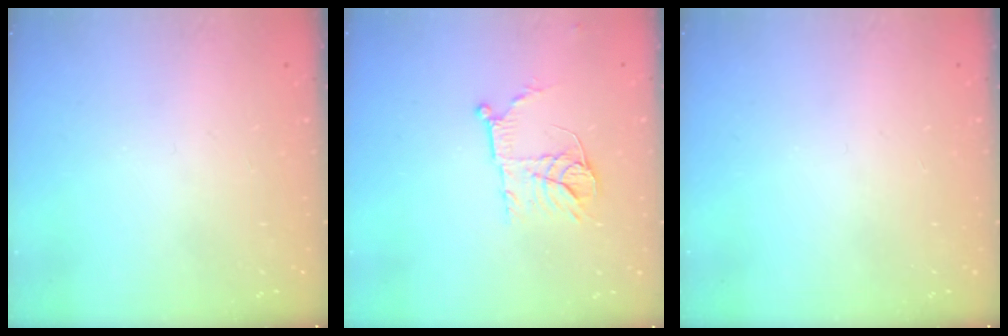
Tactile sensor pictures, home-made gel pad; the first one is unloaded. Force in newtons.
{"total": 11.2, "press": 11.1, "slide": 0.7}
{"total": 0.0}